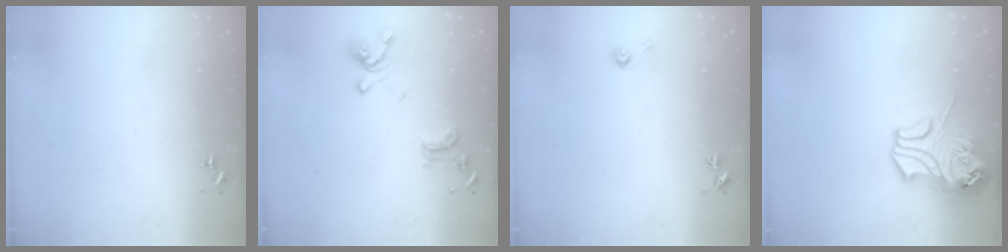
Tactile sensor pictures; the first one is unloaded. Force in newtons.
{"total": 14.3, "press": 14.2, "slide": 1.4}
{"total": 3.8, "press": 3.8, "slide": 0.3}
{"total": 12.7, "press": 12.6, "slide": 1.9}